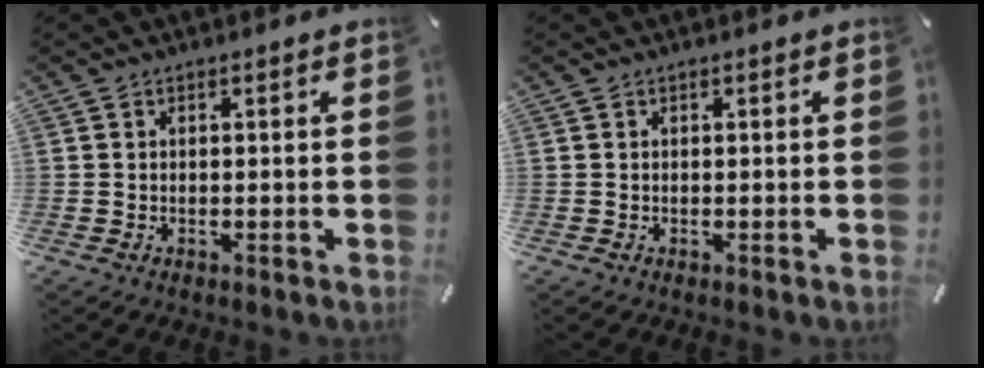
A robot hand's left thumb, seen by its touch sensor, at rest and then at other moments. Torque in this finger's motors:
{"motor_torque": [-0.01, 0.01, -0.01, 0.00, 0.00]}